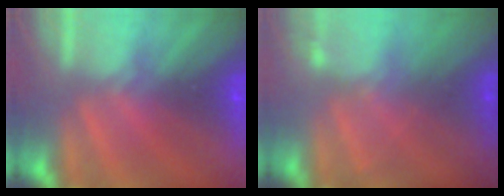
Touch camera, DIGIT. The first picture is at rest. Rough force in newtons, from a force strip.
{"total": 2.3}